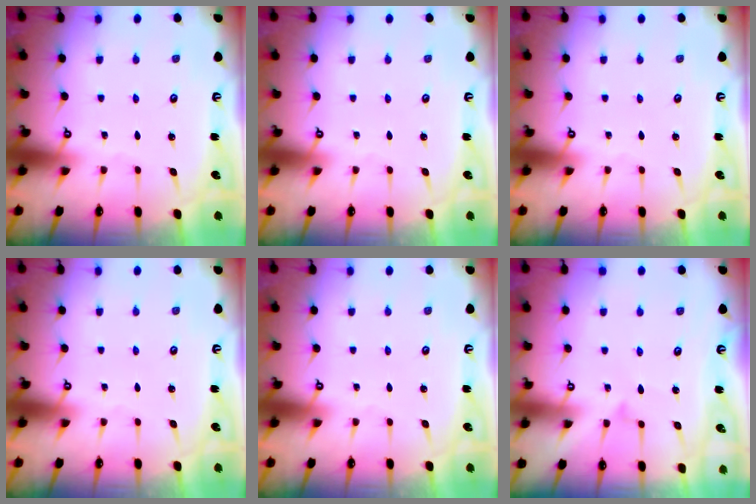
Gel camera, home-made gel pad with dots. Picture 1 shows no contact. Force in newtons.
{"total": 0.0}
{"total": 0.0}
{"total": 0.0}
{"total": 0.0}
{"total": 9.0, "press": 8.9, "slide": 0.6}